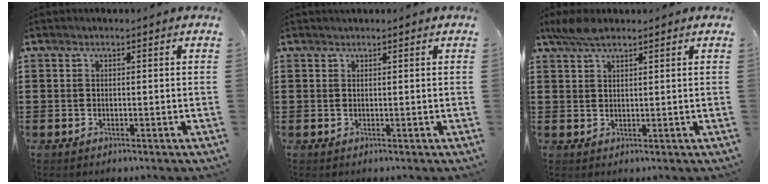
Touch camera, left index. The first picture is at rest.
{"total": 0.0}
{"total": 3.9, "force": [2.7, 1.4, 2.4], "torque": [-0.055, 0.005, 0.051]}